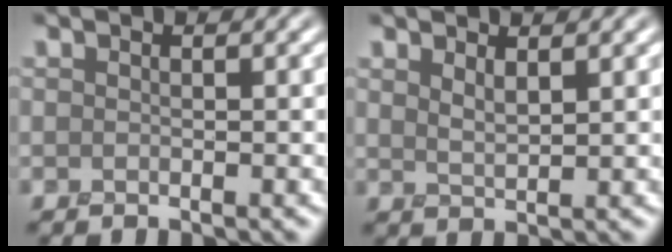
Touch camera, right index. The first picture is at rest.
{"total": 1.5, "force": [1.3, 0.2, 0.8], "torque": [-0.021, -0.004, 0.028]}